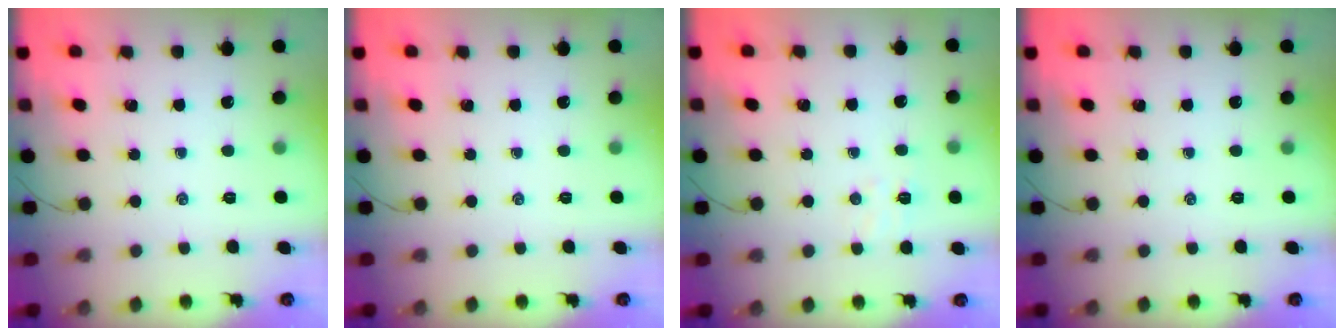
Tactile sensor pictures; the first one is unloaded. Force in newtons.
{"total": 0.0}
{"total": 4.7, "press": 4.5, "slide": 1.1}
{"total": 0.0}